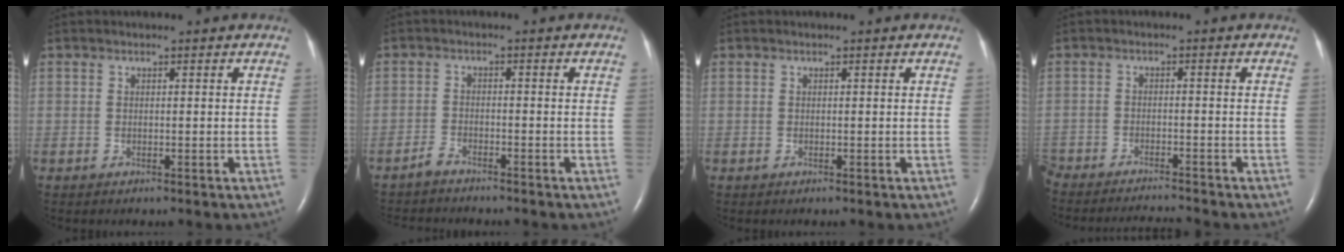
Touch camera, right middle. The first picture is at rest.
{"total": 2.4, "force": [-2.4, 0.3, 0.4], "torque": [-0.013, -0.007, -0.040]}
{"total": 0.0}
{"total": 8.7, "force": [-8.5, 0.1, 1.9], "torque": [-0.032, -0.007, -0.135]}